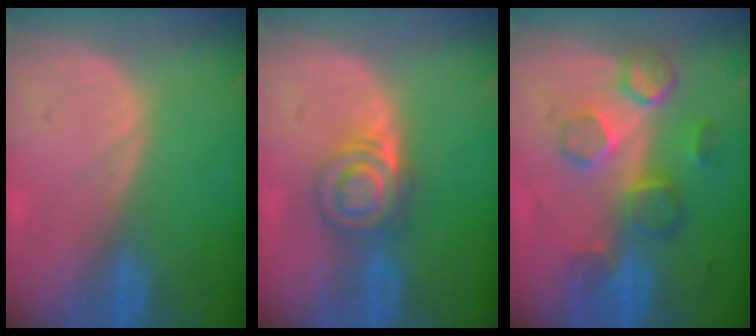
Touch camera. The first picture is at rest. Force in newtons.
{"total": 6.2, "press": 5.5, "slide": 2.8}
{"total": 8.5, "press": 7.7, "slide": 3.5}